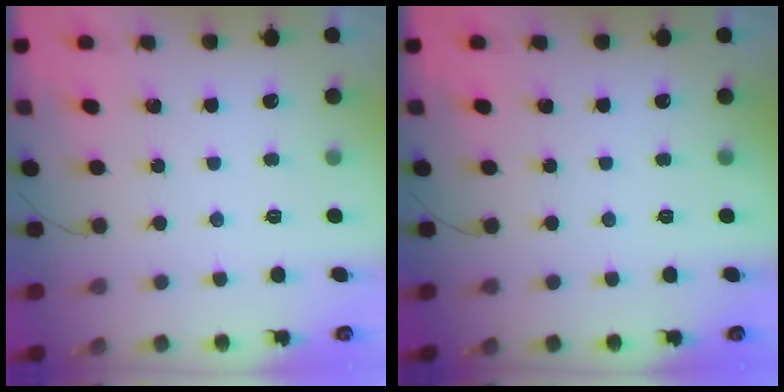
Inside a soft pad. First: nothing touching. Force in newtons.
{"total": 0.0}